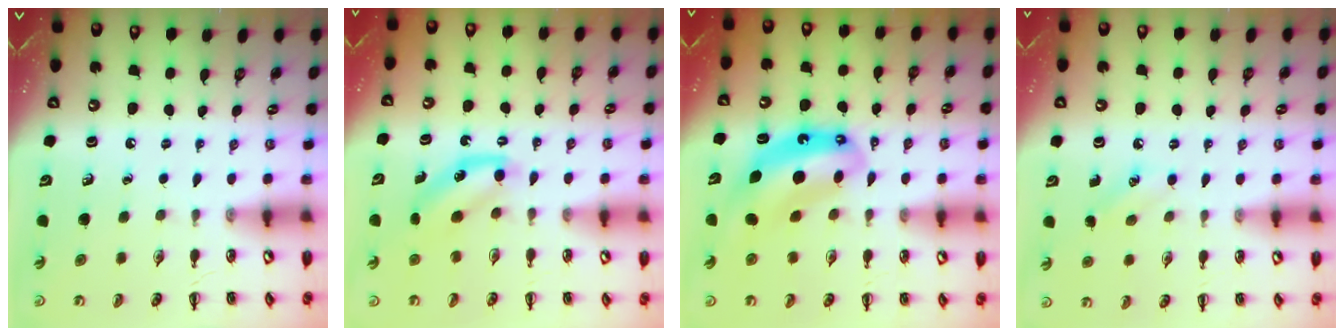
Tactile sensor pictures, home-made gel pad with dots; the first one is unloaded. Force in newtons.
{"total": 5.4, "press": 5.3, "slide": 1.2}
{"total": 11.2, "press": 10.8, "slide": 3.0}
{"total": 6.7, "press": 6.5, "slide": 1.7}